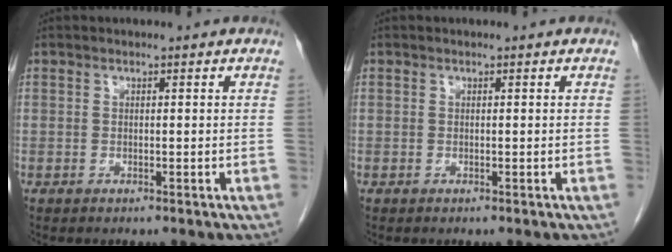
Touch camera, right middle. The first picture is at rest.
{"total": 0.0}